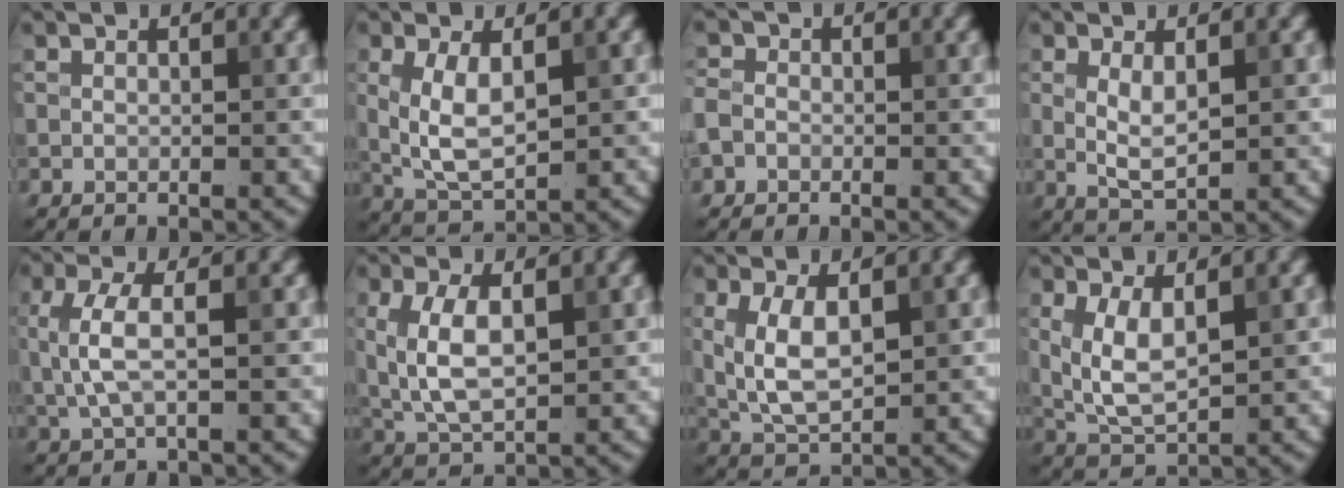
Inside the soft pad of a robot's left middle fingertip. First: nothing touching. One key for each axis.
{"total": 4.9, "fx": 0.6, "fy": 2.1, "fz": 4.4, "tx": -0.090, "ty": -0.002, "tz": 0.017}
{"total": 1.8, "fx": -0.7, "fy": 1.5, "fz": 0.7, "tx": -0.010, "ty": 0.000, "tz": -0.019}
{"total": 2.8, "fx": 0.5, "fy": 1.0, "fz": 2.6, "tx": -0.053, "ty": -0.005, "tz": 0.013}
{"total": 3.9, "fx": 0.3, "fy": 1.3, "fz": 3.6, "tx": -0.084, "ty": 0.004, "tz": 0.007}
{"total": 5.7, "fx": 0.8, "fy": 2.6, "fz": 5.0, "tx": -0.110, "ty": 0.002, "tz": 0.018}
{"total": 5.1, "fx": 0.8, "fy": 2.4, "fz": 4.4, "tx": -0.093, "ty": 0.001, "tz": 0.020}
{"total": 4.6, "fx": 0.9, "fy": 2.0, "fz": 4.1, "tx": -0.088, "ty": -0.004, "tz": 0.024}